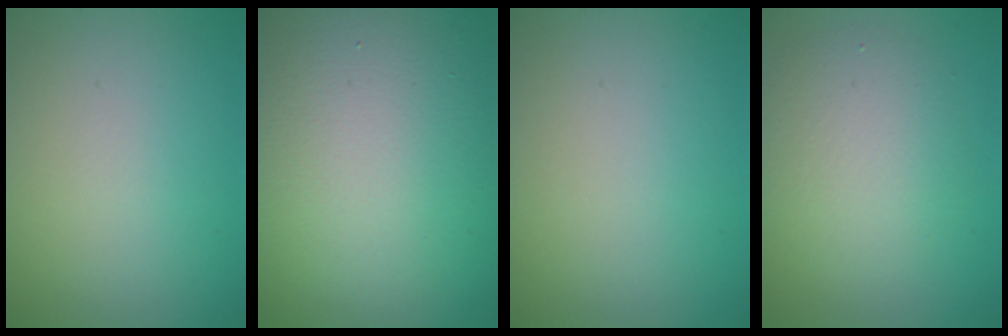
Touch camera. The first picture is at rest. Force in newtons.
{"total": 23.2, "press": 23.2, "slide": 1.1}
{"total": 0.0}
{"total": 4.5, "press": 4.5, "slide": 0.5}